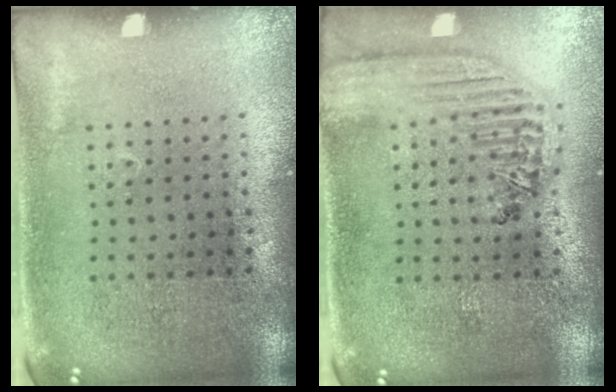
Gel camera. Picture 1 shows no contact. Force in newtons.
{"total": 2.0, "press": 1.8, "slide": 0.9}